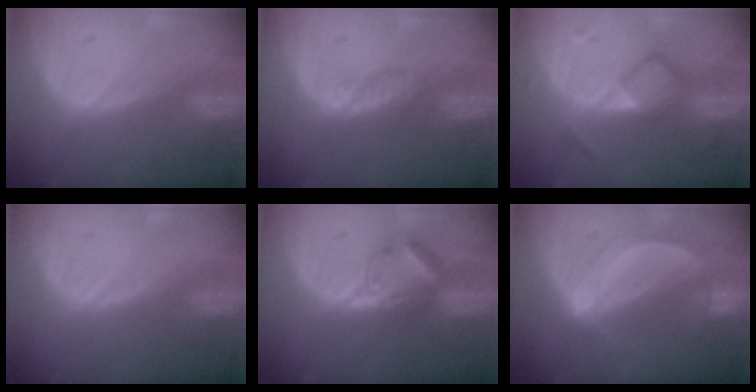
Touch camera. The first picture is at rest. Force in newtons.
{"total": 1.5, "press": 1.3, "slide": 0.9}
{"total": 5.3, "press": 5.3, "slide": 0.1}
{"total": 0.0}
{"total": 5.1, "press": 5.0, "slide": 1.1}
{"total": 6.1, "press": 5.6, "slide": 2.3}